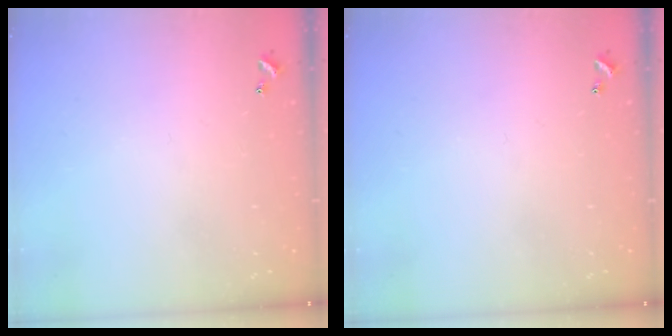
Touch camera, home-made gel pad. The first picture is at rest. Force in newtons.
{"total": 0.0}